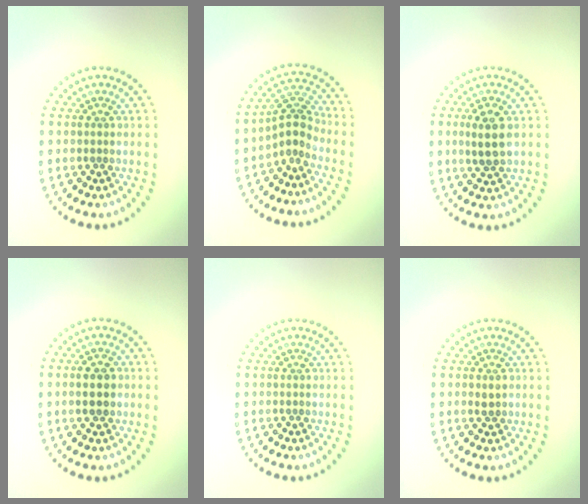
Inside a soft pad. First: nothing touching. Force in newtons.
{"total": 2.9, "press": 2.3, "slide": 1.8}
{"total": 2.8, "press": 2.8, "slide": 0.7}
{"total": 3.0, "press": 3.0, "slide": 0.2}
{"total": 0.0}
{"total": 1.0, "press": 1.0, "slide": 0.2}